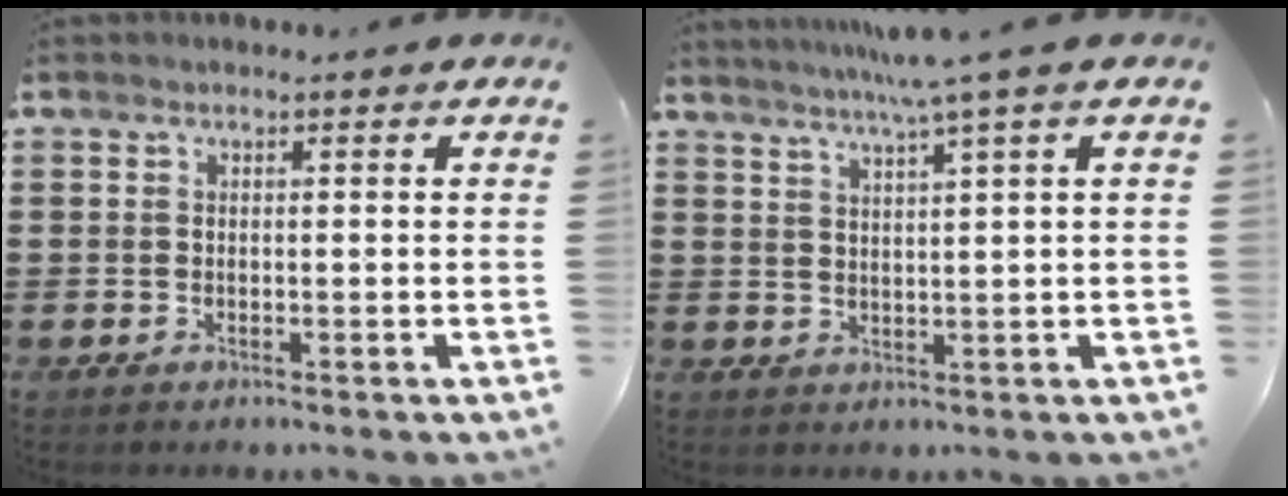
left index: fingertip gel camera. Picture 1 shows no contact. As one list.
[{"total": 5.1, "force": [3.5, -1.2, 3.6], "torque": [-0.076, -0.011, 0.057]}]